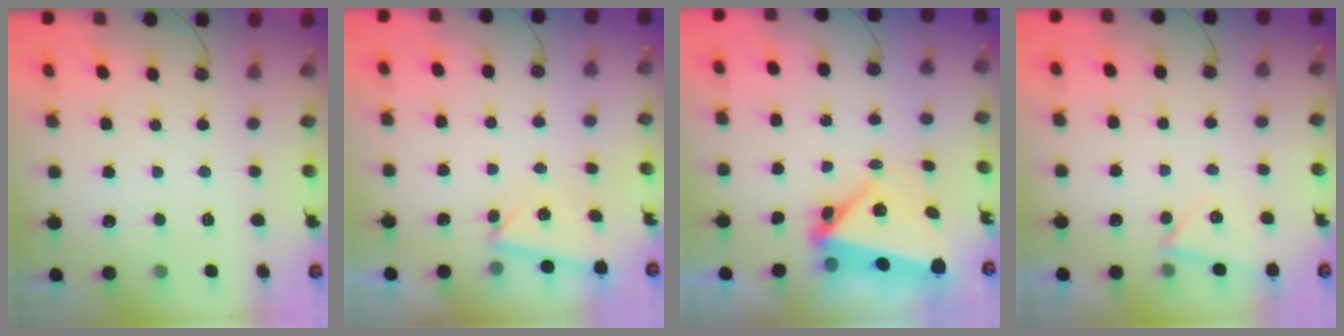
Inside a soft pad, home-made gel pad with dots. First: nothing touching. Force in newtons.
{"total": 3.1, "press": 2.4, "slide": 2.0}
{"total": 6.8, "press": 6.6, "slide": 1.6}
{"total": 3.3, "press": 2.9, "slide": 1.6}